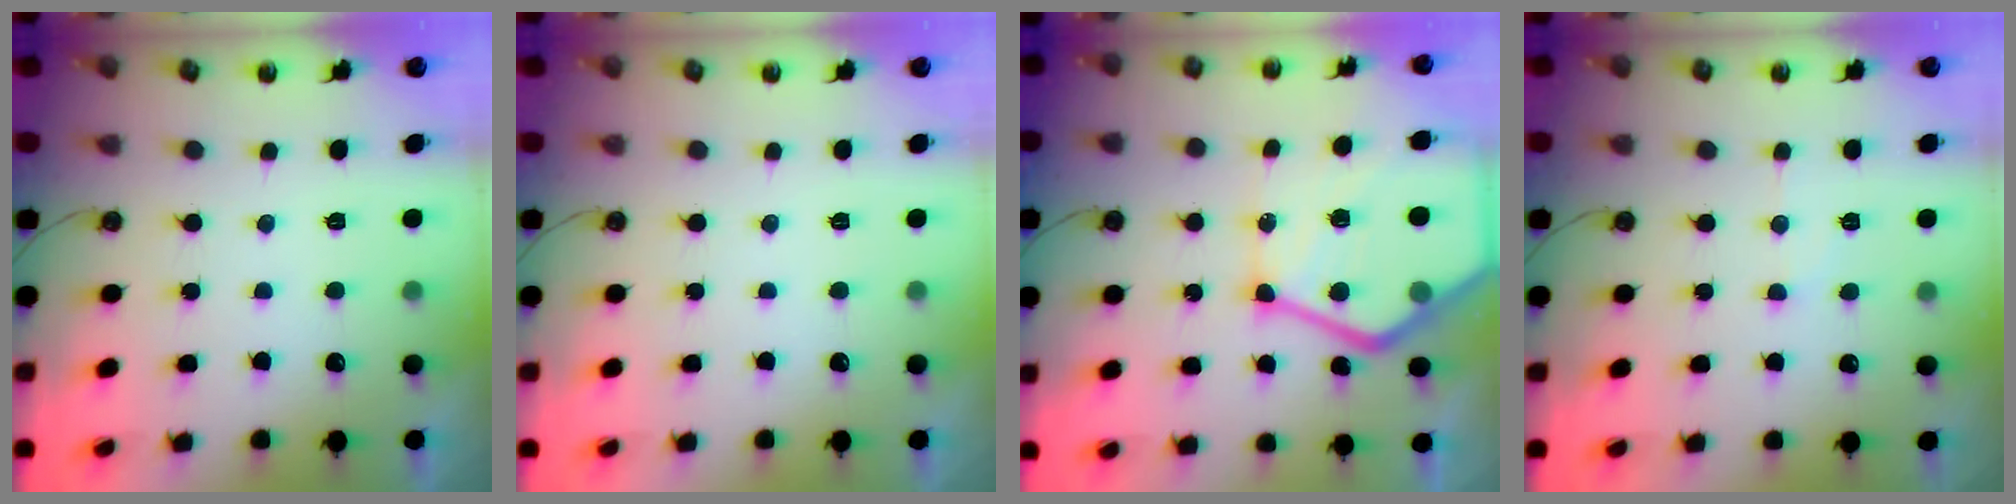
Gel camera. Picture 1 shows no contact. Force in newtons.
{"total": 0.0}
{"total": 25.3, "press": 25.2, "slide": 2.8}
{"total": 7.1, "press": 7.0, "slide": 0.8}